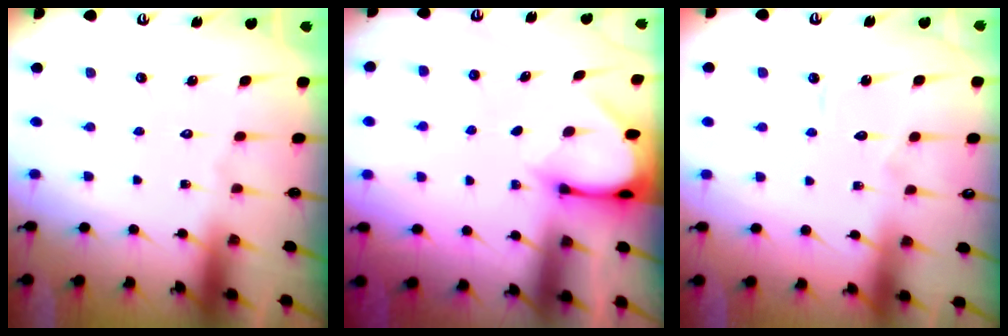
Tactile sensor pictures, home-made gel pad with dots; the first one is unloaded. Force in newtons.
{"total": 3.0, "press": 3.0, "slide": 0.3}
{"total": 2.9, "press": 2.9, "slide": 0.2}